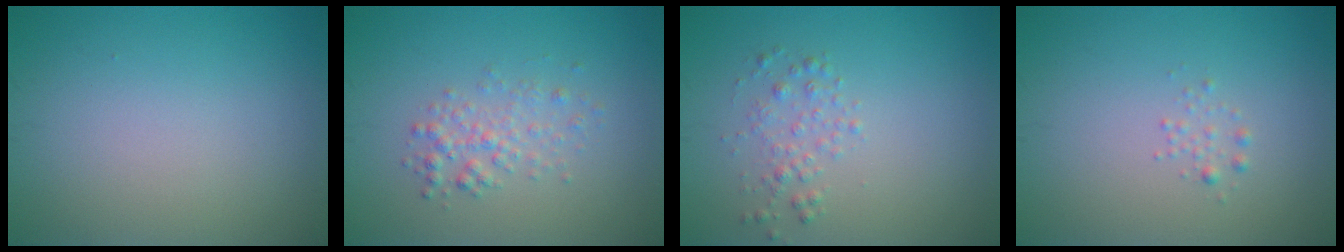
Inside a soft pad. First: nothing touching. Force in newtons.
{"total": 2.0, "press": 2.0, "slide": 0.1}
{"total": 1.6, "press": 1.6, "slide": 0.0}
{"total": 0.8, "press": 0.8, "slide": 0.0}